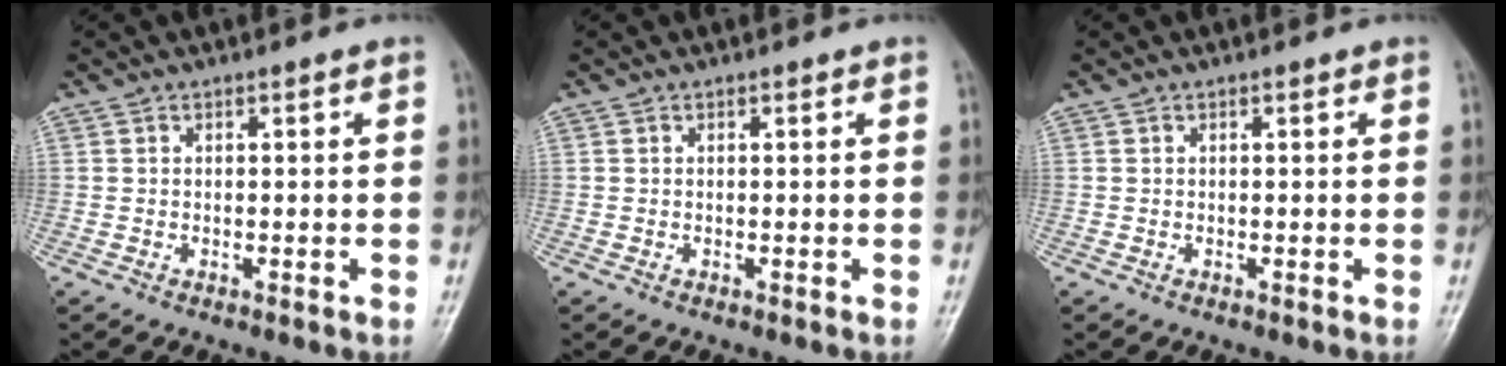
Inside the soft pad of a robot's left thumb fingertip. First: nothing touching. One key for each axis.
{"total": 0.0}
{"total": 0.0}